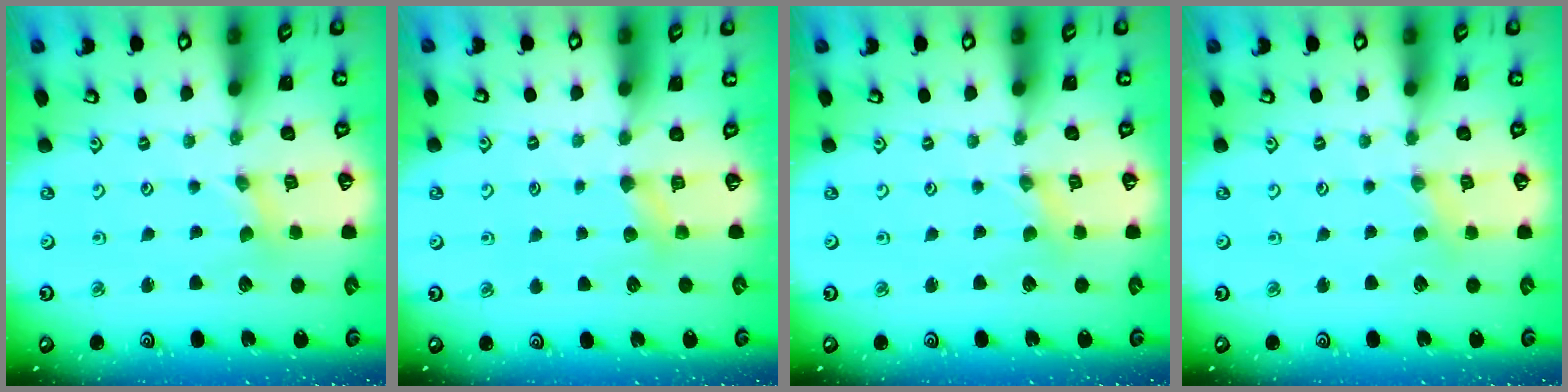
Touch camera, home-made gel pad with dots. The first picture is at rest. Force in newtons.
{"total": 3.6, "press": 3.5, "slide": 0.6}
{"total": 0.0}
{"total": 2.2, "press": 2.1, "slide": 0.5}